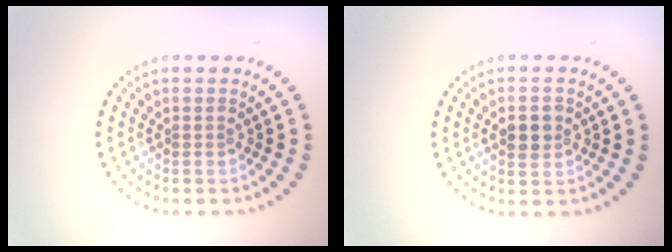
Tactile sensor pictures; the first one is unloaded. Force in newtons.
{"total": 2.7, "press": 2.7, "slide": 0.1}